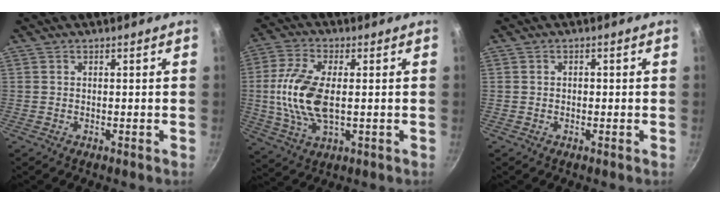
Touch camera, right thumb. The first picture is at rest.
{"total": 12.8, "force": [0.2, 6.4, 11.1], "torque": [-0.228, 0.003, -0.001]}
{"total": 1.0, "force": [-0.1, 0.8, 0.6], "torque": [-0.006, 0.005, -0.002]}